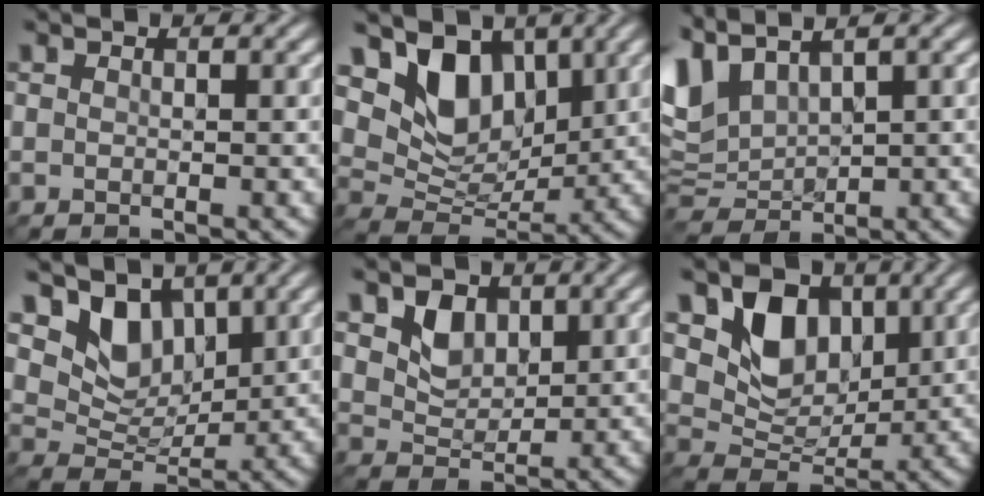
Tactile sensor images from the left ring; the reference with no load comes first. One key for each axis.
{"total": 6.7, "fx": 2.8, "fy": 4.6, "fz": 3.9, "tx": -0.069, "ty": -0.013, "tz": 0.049}
{"total": 6.2, "fx": 2.6, "fy": 3.3, "fz": 4.6, "tx": -0.117, "ty": 0.011, "tz": 0.054}
{"total": 4.7, "fx": 2.4, "fy": 3.2, "fz": 2.4, "tx": -0.052, "ty": -0.011, "tz": 0.041}
{"total": 3.0, "fx": 1.2, "fy": 2.3, "fz": 1.5, "tx": -0.037, "ty": -0.005, "tz": 0.024}
{"total": 6.0, "fx": 2.0, "fy": 4.6, "fz": 3.3, "tx": -0.060, "ty": -0.010, "tz": 0.035}